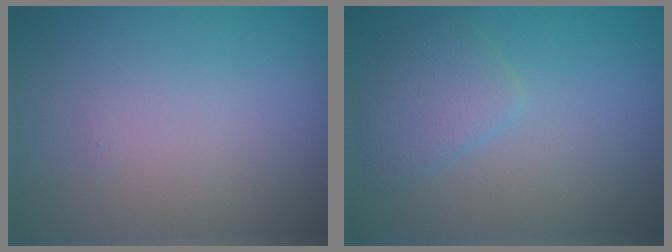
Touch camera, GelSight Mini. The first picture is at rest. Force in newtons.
{"total": 2.4, "press": 2.4, "slide": 0.1}